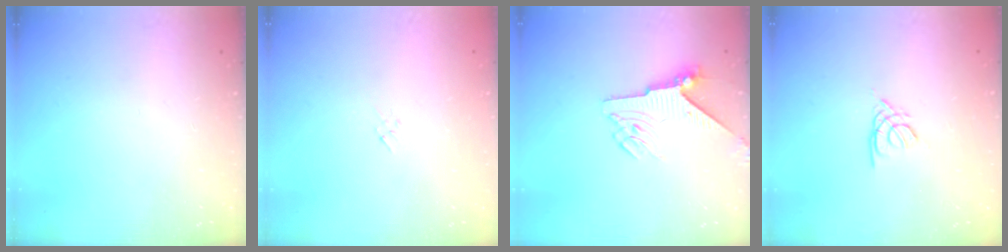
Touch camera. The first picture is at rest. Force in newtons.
{"total": 1.6, "press": 1.6, "slide": 0.4}
{"total": 6.2, "press": 6.1, "slide": 1.0}
{"total": 2.1, "press": 2.1, "slide": 0.4}